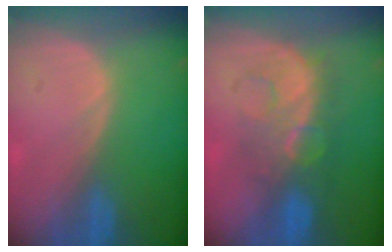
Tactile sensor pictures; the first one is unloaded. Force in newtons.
{"total": 8.0, "press": 7.7, "slide": 2.0}